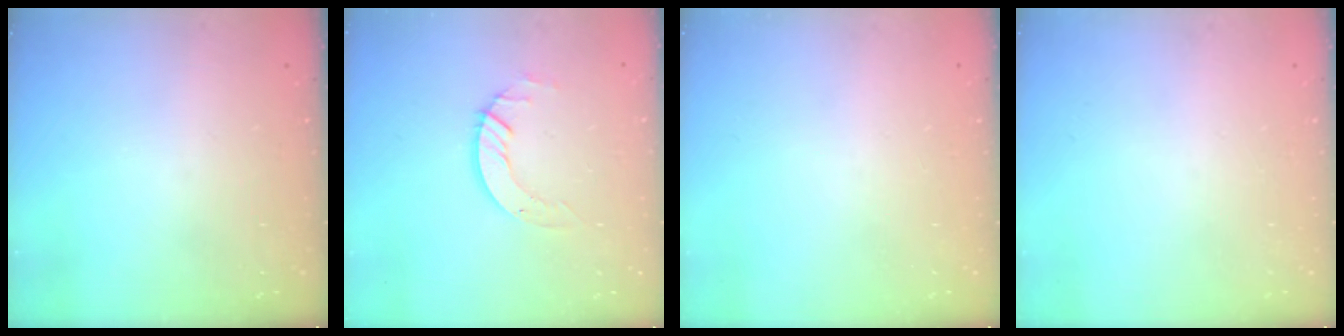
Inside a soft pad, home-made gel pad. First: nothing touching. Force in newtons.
{"total": 5.1, "press": 5.1, "slide": 0.4}
{"total": 0.0}
{"total": 0.0}